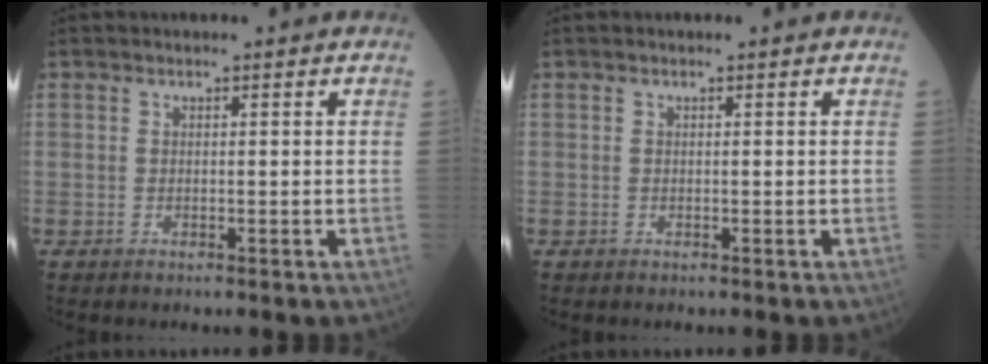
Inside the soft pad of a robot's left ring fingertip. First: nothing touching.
{"total": 0.0}